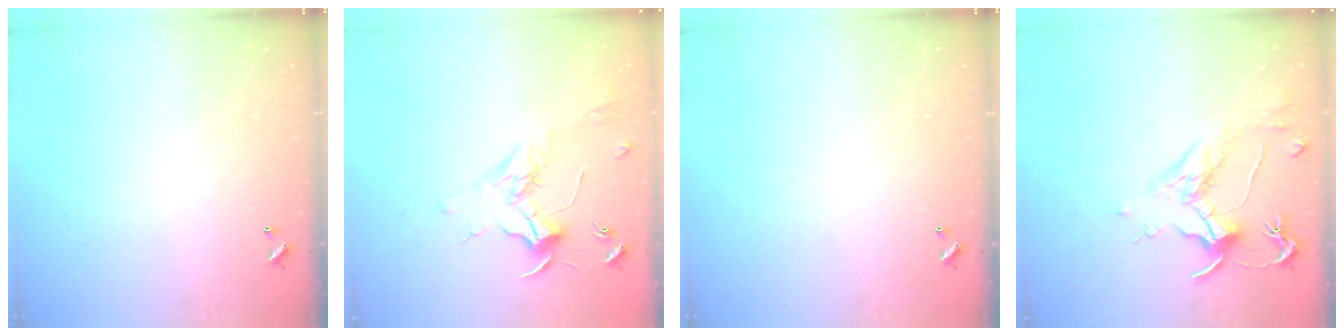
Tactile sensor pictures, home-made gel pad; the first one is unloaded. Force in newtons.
{"total": 1.9, "press": 1.7, "slide": 0.8}
{"total": 0.0}
{"total": 1.7, "press": 1.4, "slide": 0.9}